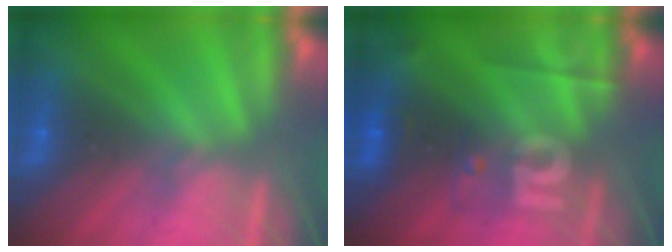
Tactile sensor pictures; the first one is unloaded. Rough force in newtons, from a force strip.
{"total": 2.4}